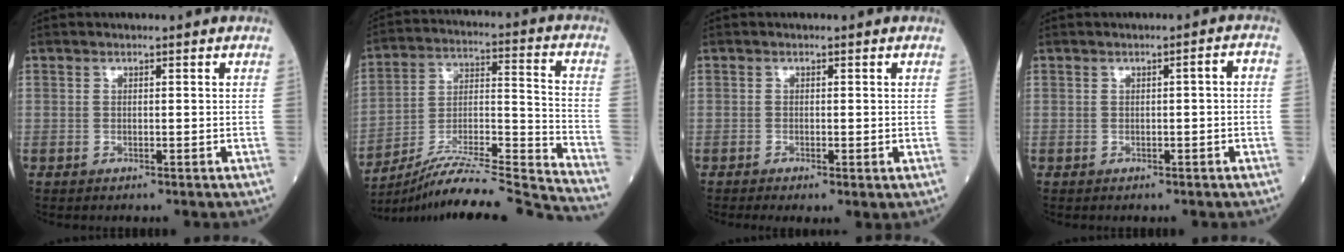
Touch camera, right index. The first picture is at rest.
{"total": 22.8, "force": [-21.4, -2.5, 7.4], "torque": [-0.119, -0.010, -0.344]}
{"total": 1.9, "force": [-0.8, 0.5, 1.7], "torque": [-0.030, -0.005, -0.011]}
{"total": 1.5, "force": [-0.2, 0.2, 1.5], "torque": [-0.016, 0.004, -0.004]}